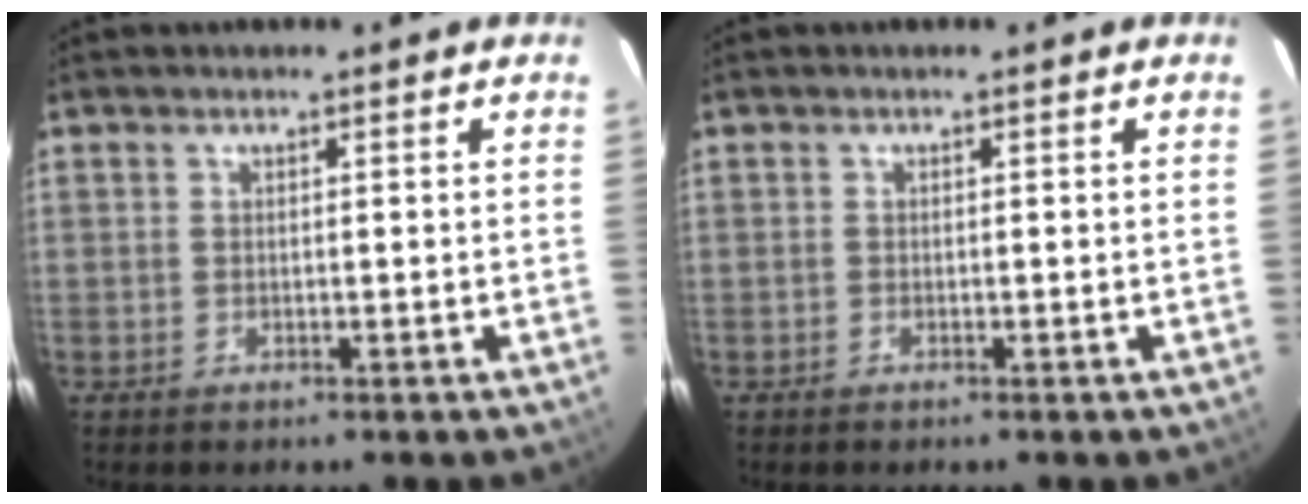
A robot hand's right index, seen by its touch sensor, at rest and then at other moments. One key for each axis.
{"total": 0.0}